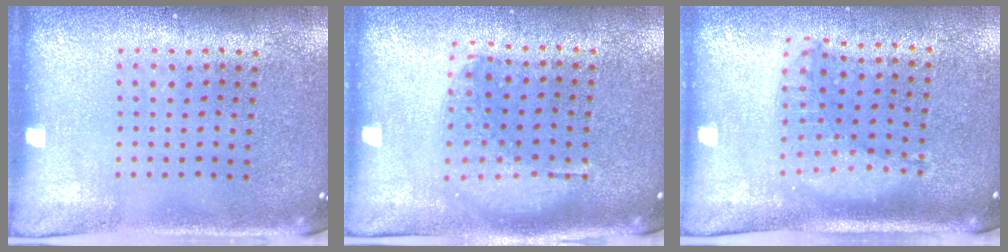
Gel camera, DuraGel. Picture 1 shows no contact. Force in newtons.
{"total": 1.2, "press": 1.1, "slide": 0.4}
{"total": 1.3, "press": 1.3, "slide": 0.2}